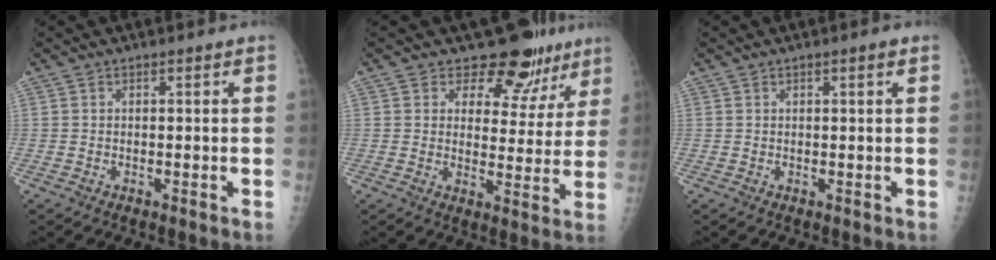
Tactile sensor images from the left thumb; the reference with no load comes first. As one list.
[{"total": 11.0, "force": [8.5, 6.5, 2.8], "torque": [0.014, -0.051, 0.098]}, {"total": 1.3, "force": [0.7, 0.1, 1.0], "torque": [-0.016, -0.001, 0.010]}]